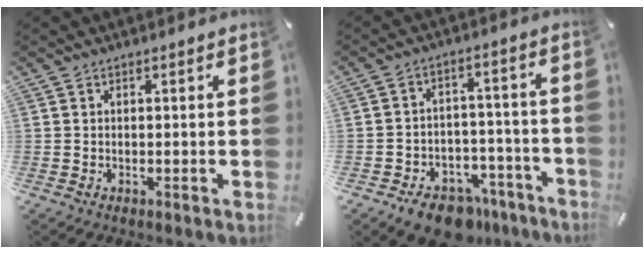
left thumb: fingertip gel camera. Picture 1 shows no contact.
{"total": 10.5, "force": [-7.8, 5.7, 4.2], "torque": [-0.047, 0.065, -0.131]}